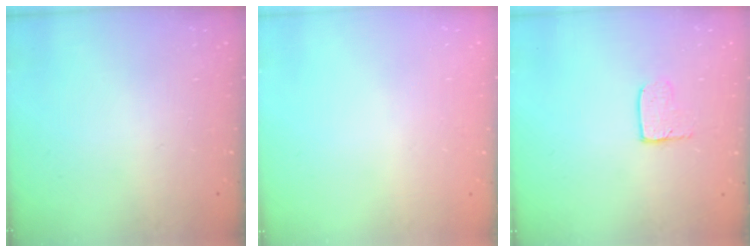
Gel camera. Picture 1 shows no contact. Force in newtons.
{"total": 0.0}
{"total": 4.0, "press": 4.0, "slide": 0.4}